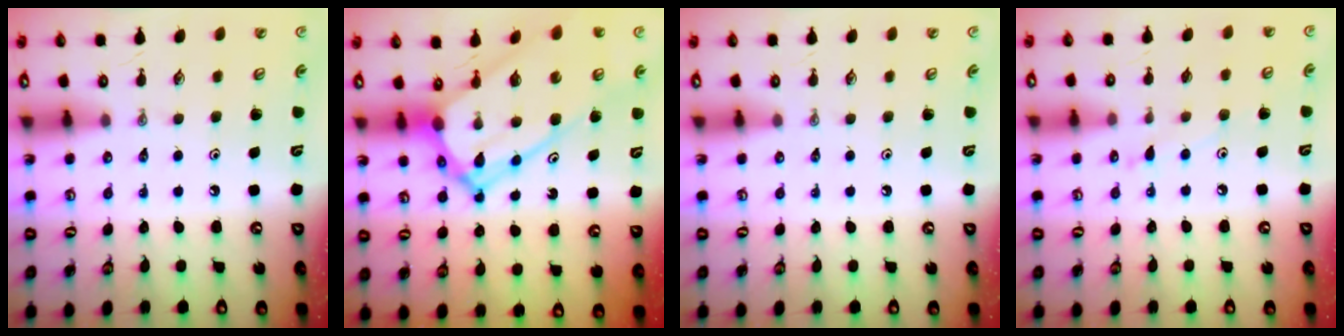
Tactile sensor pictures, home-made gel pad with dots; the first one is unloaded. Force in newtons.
{"total": 20.3, "press": 20.2, "slide": 1.8}
{"total": 0.0}
{"total": 7.0, "press": 6.9, "slide": 0.7}